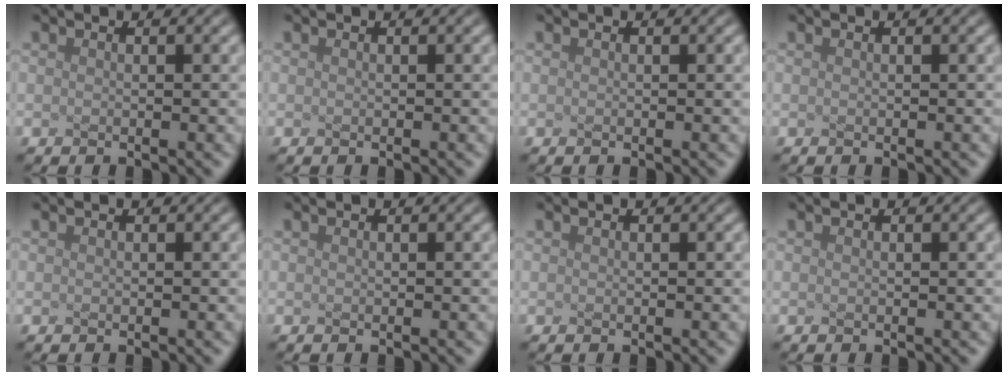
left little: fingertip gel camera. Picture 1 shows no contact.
{"total": 0.0}
{"total": 0.0}
{"total": 0.0}
{"total": 0.0}
{"total": 0.0}
{"total": 0.0}
{"total": 0.0}